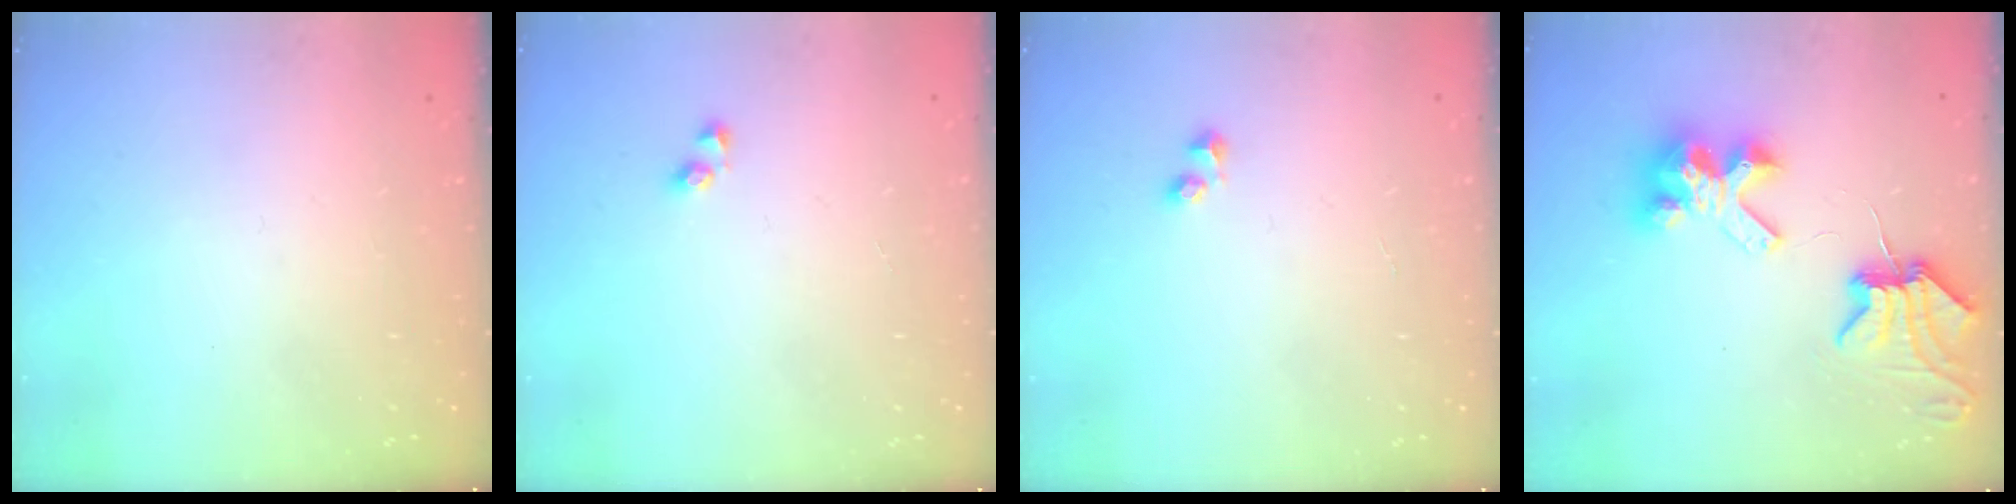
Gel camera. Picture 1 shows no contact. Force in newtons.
{"total": 3.0, "press": 2.8, "slide": 1.1}
{"total": 1.8, "press": 1.7, "slide": 0.6}
{"total": 7.9, "press": 7.8, "slide": 1.0}